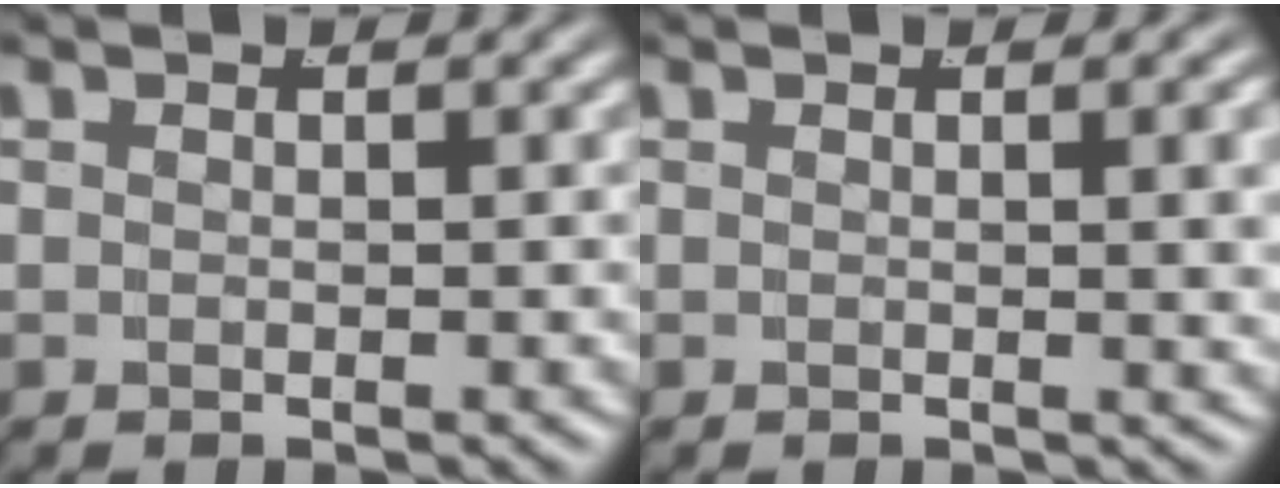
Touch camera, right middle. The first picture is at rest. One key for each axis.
{"total": 1.8, "fx": 0.6, "fy": -0.1, "fz": 1.7, "tx": -0.013, "ty": 0.006, "tz": 0.006}